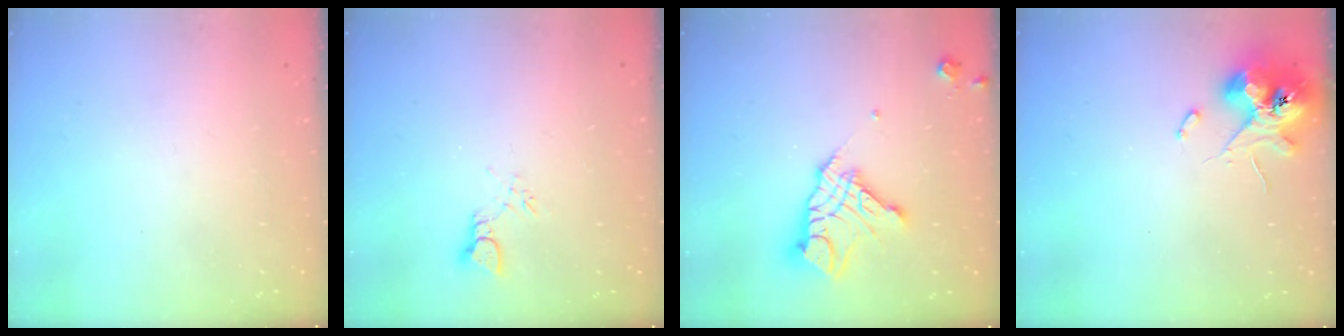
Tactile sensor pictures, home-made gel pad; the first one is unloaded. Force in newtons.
{"total": 2.3, "press": 2.3, "slide": 0.2}
{"total": 13.1, "press": 13.1, "slide": 1.3}
{"total": 11.8, "press": 11.6, "slide": 1.8}